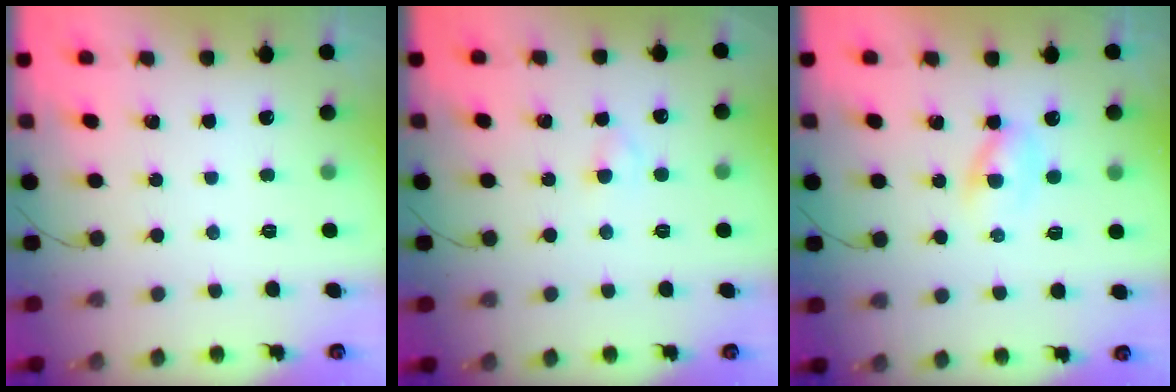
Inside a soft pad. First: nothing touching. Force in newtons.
{"total": 2.2, "press": 2.0, "slide": 0.8}
{"total": 2.9, "press": 2.7, "slide": 1.1}